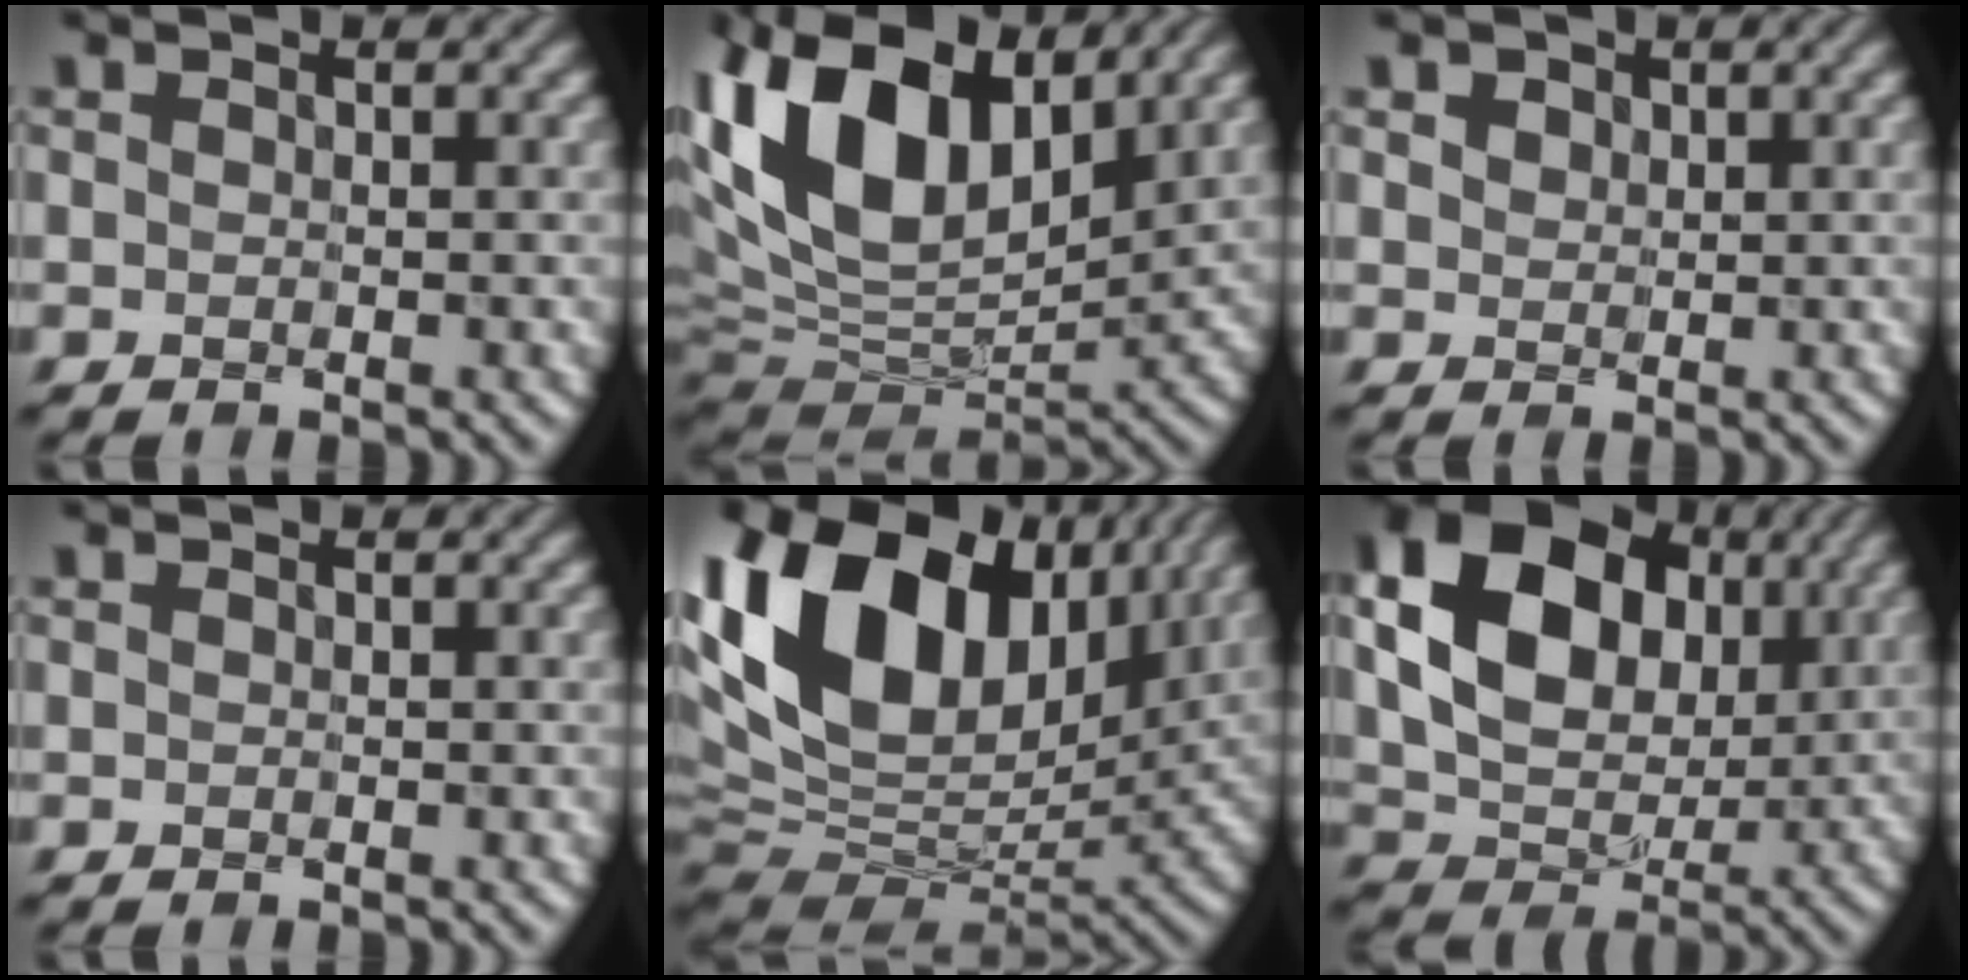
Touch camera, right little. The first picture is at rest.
{"total": 16.2, "force": [5.2, 9.1, 12.3], "torque": [-0.253, 0.026, 0.086]}
{"total": 1.9, "force": [1.1, 1.4, 0.8], "torque": [-0.029, 0.001, 0.024]}
{"total": 0.0}
{"total": 18.6, "force": [6.3, 12.0, 12.7], "torque": [-0.277, 0.029, 0.112]}
{"total": 12.8, "force": [3.0, 9.2, 8.4], "torque": [-0.174, 0.003, 0.052]}